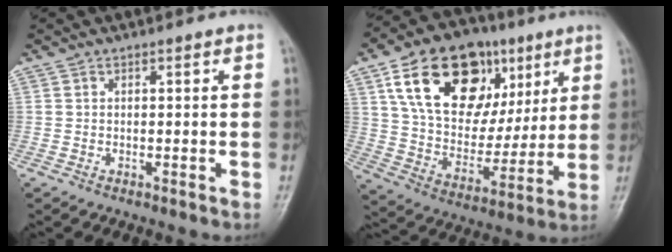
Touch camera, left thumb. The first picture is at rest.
{"total": 25.0, "force": [10.7, 16.0, 16.0], "torque": [-0.228, -0.007, 0.182]}